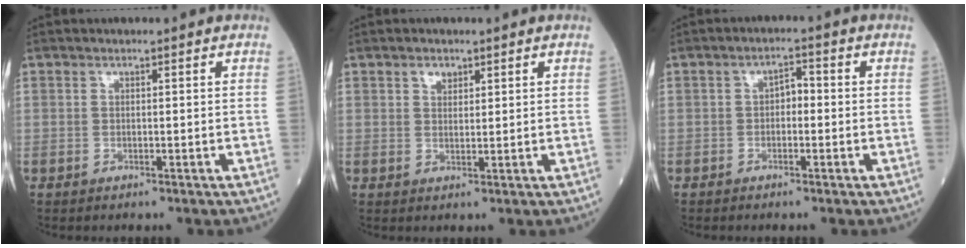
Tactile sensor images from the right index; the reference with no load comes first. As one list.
[{"total": 1.8, "force": [1.1, 1.1, 0.9], "torque": [-0.014, 0.001, 0.020]}, {"total": 2.3, "force": [-0.4, 1.3, 1.9], "torque": [-0.021, 0.012, -0.012]}]